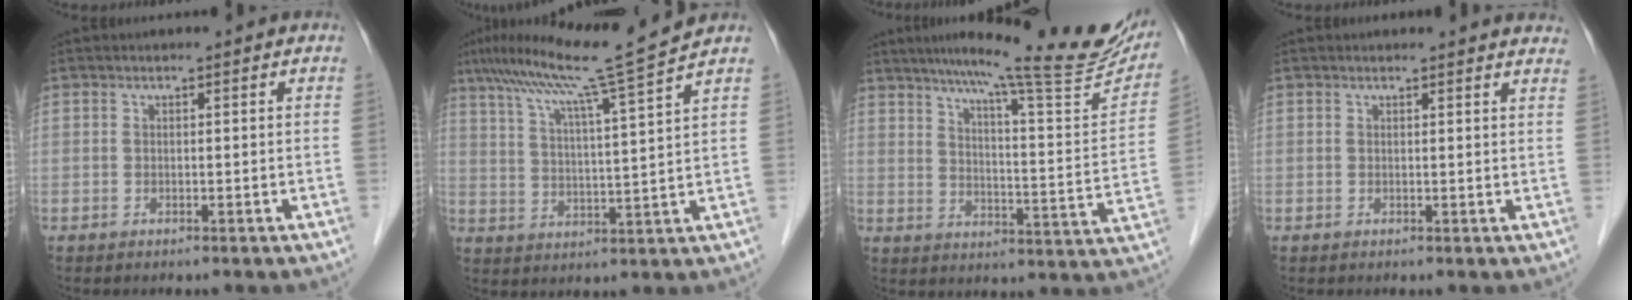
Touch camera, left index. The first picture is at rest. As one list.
[{"total": 12.1, "force": [9.6, -2.9, 6.7], "torque": [-0.118, -0.001, 0.154]}, {"total": 22.8, "force": [19.3, 0.9, 12.1], "torque": [-0.172, -0.041, 0.250]}, {"total": 6.5, "force": [6.3, 0.5, 1.4], "torque": [-0.006, -0.005, 0.043]}]